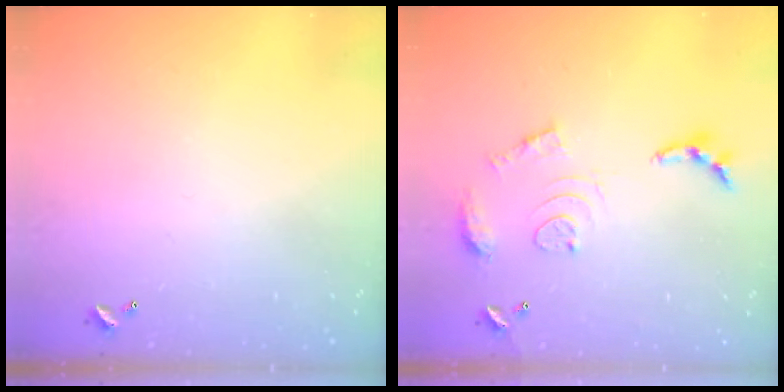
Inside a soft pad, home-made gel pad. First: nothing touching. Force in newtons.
{"total": 12.6, "press": 12.5, "slide": 1.3}